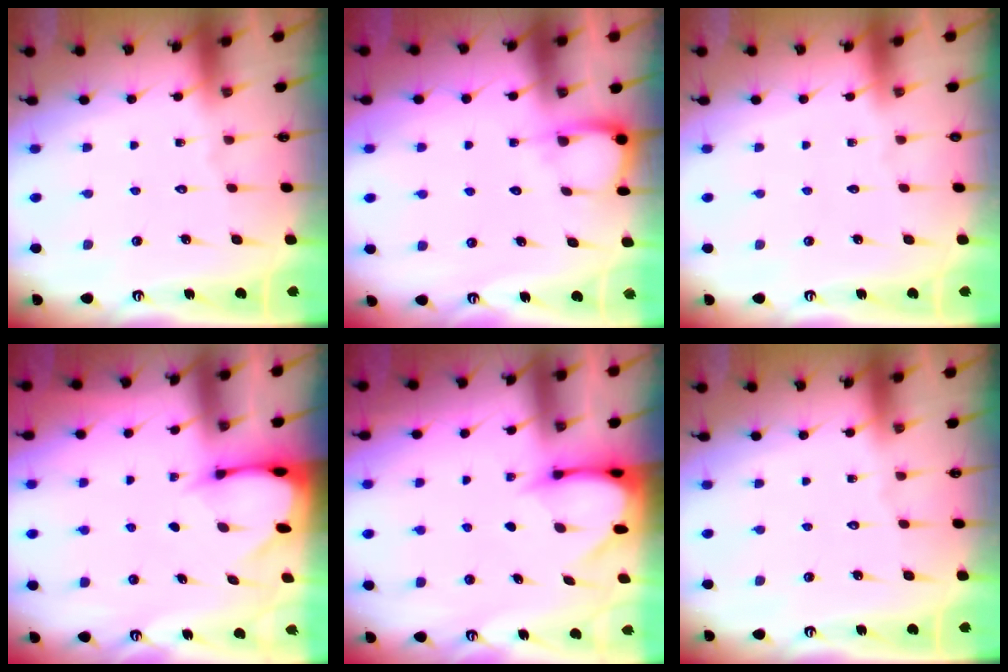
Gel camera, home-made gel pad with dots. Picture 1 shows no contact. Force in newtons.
{"total": 4.5, "press": 4.5, "slide": 0.4}
{"total": 0.0}
{"total": 2.9, "press": 2.9, "slide": 0.4}
{"total": 3.3, "press": 3.3, "slide": 0.2}
{"total": 0.0}